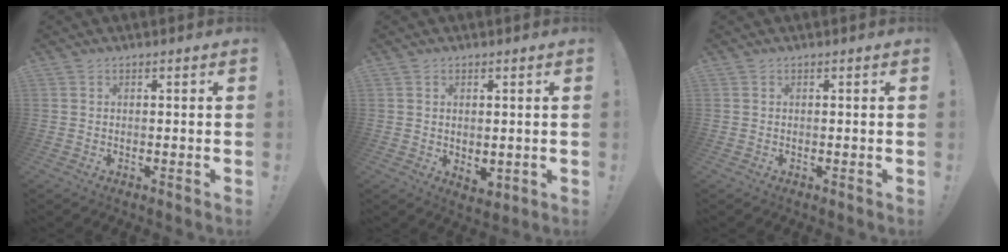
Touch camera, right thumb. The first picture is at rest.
{"total": 3.1, "force": [0.2, 2.1, 2.3], "torque": [-0.022, -0.002, 0.006]}
{"total": 0.0}